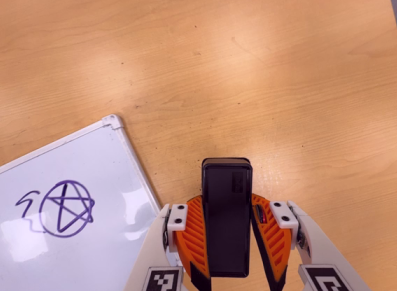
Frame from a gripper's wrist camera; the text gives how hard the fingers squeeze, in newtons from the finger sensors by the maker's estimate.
{"total": 8.7, "left": 7.1, "right": 10.3}